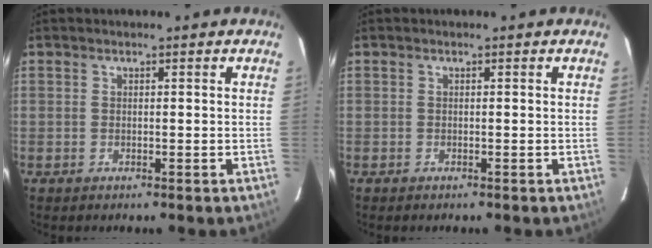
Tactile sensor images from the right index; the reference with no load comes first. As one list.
[{"total": 0.0}]